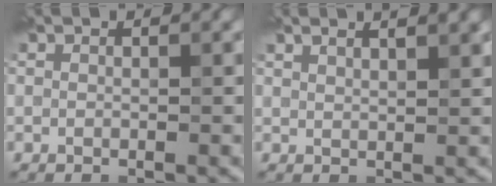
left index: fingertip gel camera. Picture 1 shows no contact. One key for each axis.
{"total": 2.6, "fx": 1.9, "fy": 0.8, "fz": 1.6, "tx": -0.006, "ty": 0.005, "tz": 0.016}